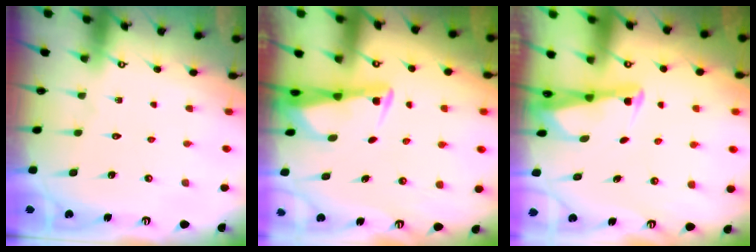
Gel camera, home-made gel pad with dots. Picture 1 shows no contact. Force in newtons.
{"total": 2.6, "press": 2.6, "slide": 0.5}
{"total": 2.5, "press": 2.5, "slide": 0.2}